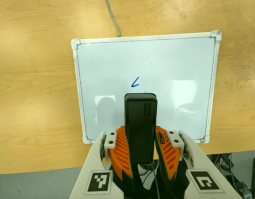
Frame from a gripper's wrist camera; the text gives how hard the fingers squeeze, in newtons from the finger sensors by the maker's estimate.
{"total": 7.9, "left": 5.6, "right": 10.2}